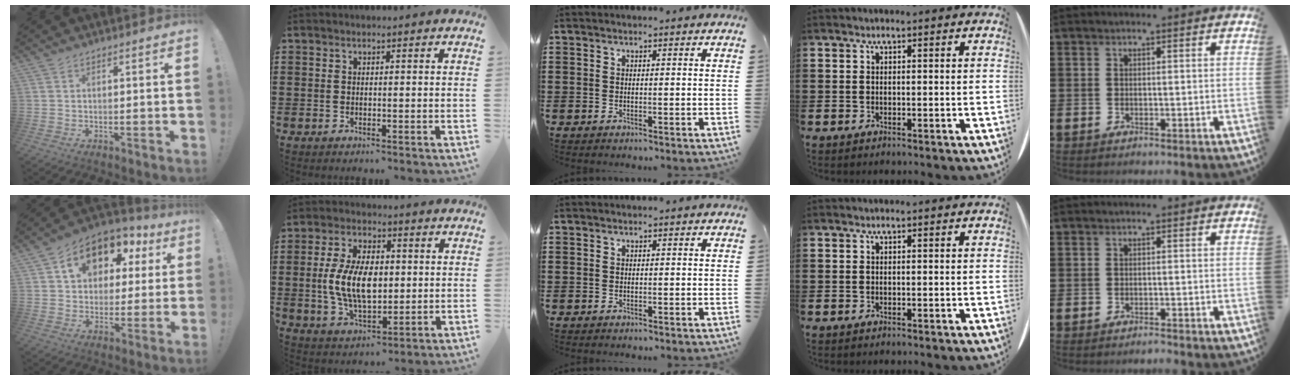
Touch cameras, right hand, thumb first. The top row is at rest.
{"thumb": {"total": 13.2, "force": [5.9, 9.5, 7.0], "torque": [-0.110, -0.030, 0.105]}, "index": {"total": 9.9, "force": [0.3, 5.4, 8.3], "torque": [-0.172, 0.006, 0.002]}, "little": {"total": 0.7, "force": [-0.7, 0.0, 0.2], "torque": [-0.004, -0.003, -0.014]}}